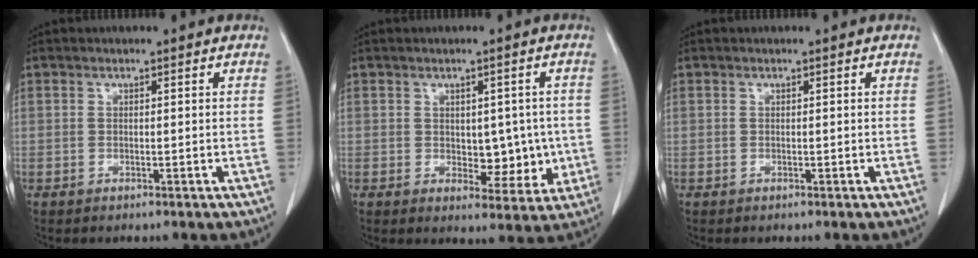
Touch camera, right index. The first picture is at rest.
{"total": 6.0, "force": [-0.1, 3.6, 4.8], "torque": [-0.045, 0.003, 0.012]}
{"total": 0.0}